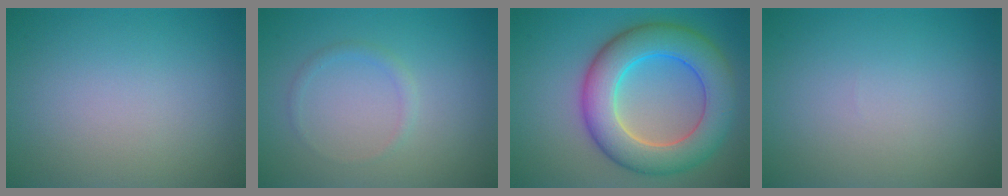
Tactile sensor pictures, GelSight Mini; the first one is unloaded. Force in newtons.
{"total": 0.9, "press": 0.9, "slide": 0.1}
{"total": 8.9, "press": 8.9, "slide": 0.2}
{"total": 0.0}